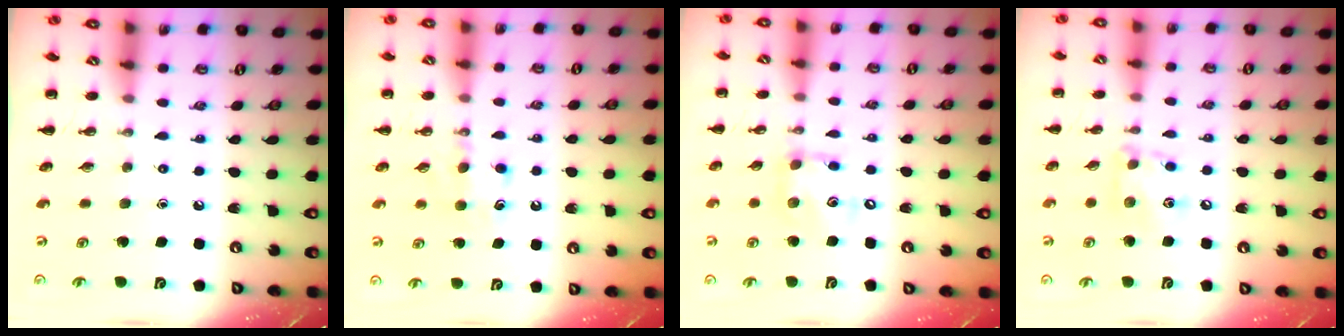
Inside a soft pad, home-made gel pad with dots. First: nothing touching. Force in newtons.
{"total": 6.4, "press": 6.2, "slide": 1.6}
{"total": 9.8, "press": 9.7, "slide": 1.4}
{"total": 8.1, "press": 8.1, "slide": 0.4}